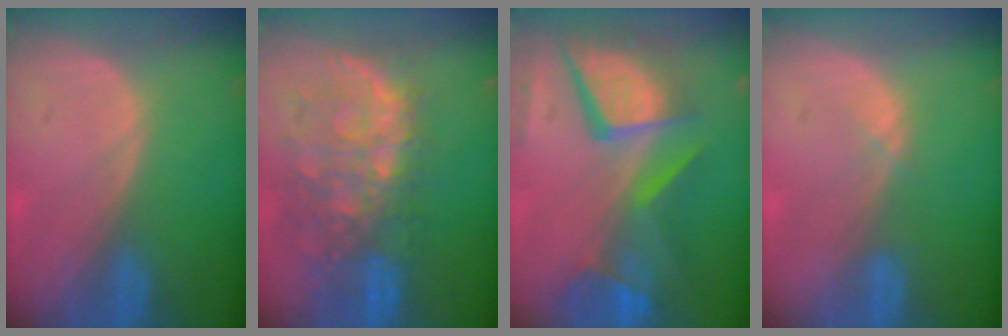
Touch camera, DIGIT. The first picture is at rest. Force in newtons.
{"total": 11.1, "press": 9.7, "slide": 5.4}
{"total": 12.4, "press": 10.2, "slide": 7.1}
{"total": 0.9, "press": 0.9, "slide": 0.3}